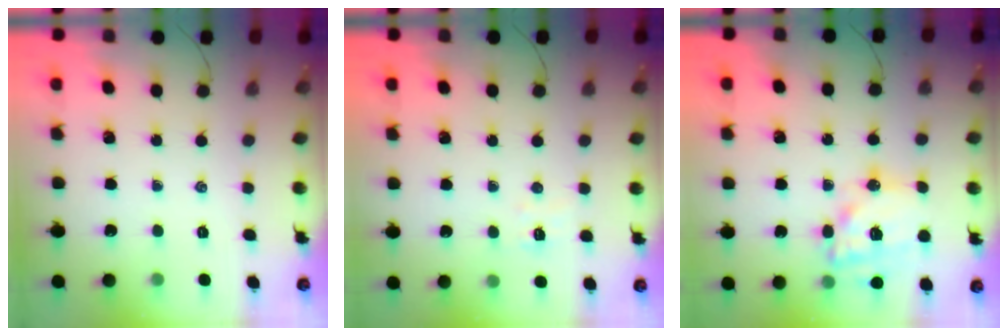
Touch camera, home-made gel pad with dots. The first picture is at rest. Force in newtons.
{"total": 5.1, "press": 5.0, "slide": 0.8}
{"total": 17.0, "press": 16.5, "slide": 3.9}